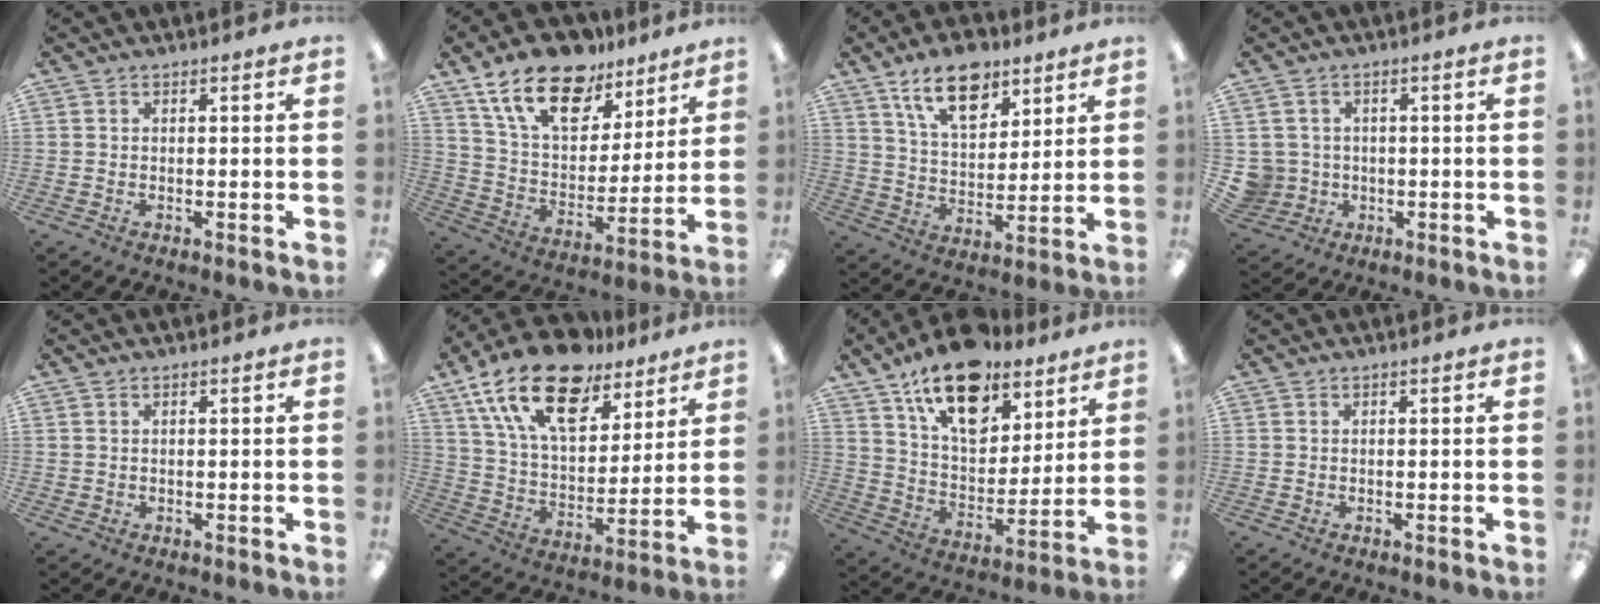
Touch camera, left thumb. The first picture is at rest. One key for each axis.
{"total": 19.1, "fx": 12.9, "fy": 10.2, "fz": 9.8, "tx": -0.184, "ty": -0.063, "tz": 0.232}
{"total": 14.4, "fx": 9.3, "fy": 7.6, "fz": 8.1, "tx": -0.131, "ty": -0.037, "tz": 0.168}
{"total": 4.7, "fx": -0.1, "fy": 4.7, "fz": 0.3, "tx": -0.017, "ty": 0.005, "tz": 0.001}
{"total": 0.7, "fx": 0.4, "fy": 0.6, "fz": 0.1, "tx": -0.002, "ty": 0.004, "tz": 0.007}
{"total": 21.7, "fx": 14.1, "fy": 10.8, "fz": 12.5, "tx": -0.235, "ty": -0.072, "tz": 0.251}
{"total": 19.6, "fx": 13.3, "fy": 10.2, "fz": 10.2, "tx": -0.164, "ty": -0.074, "tz": 0.233}
{"total": 0.0}